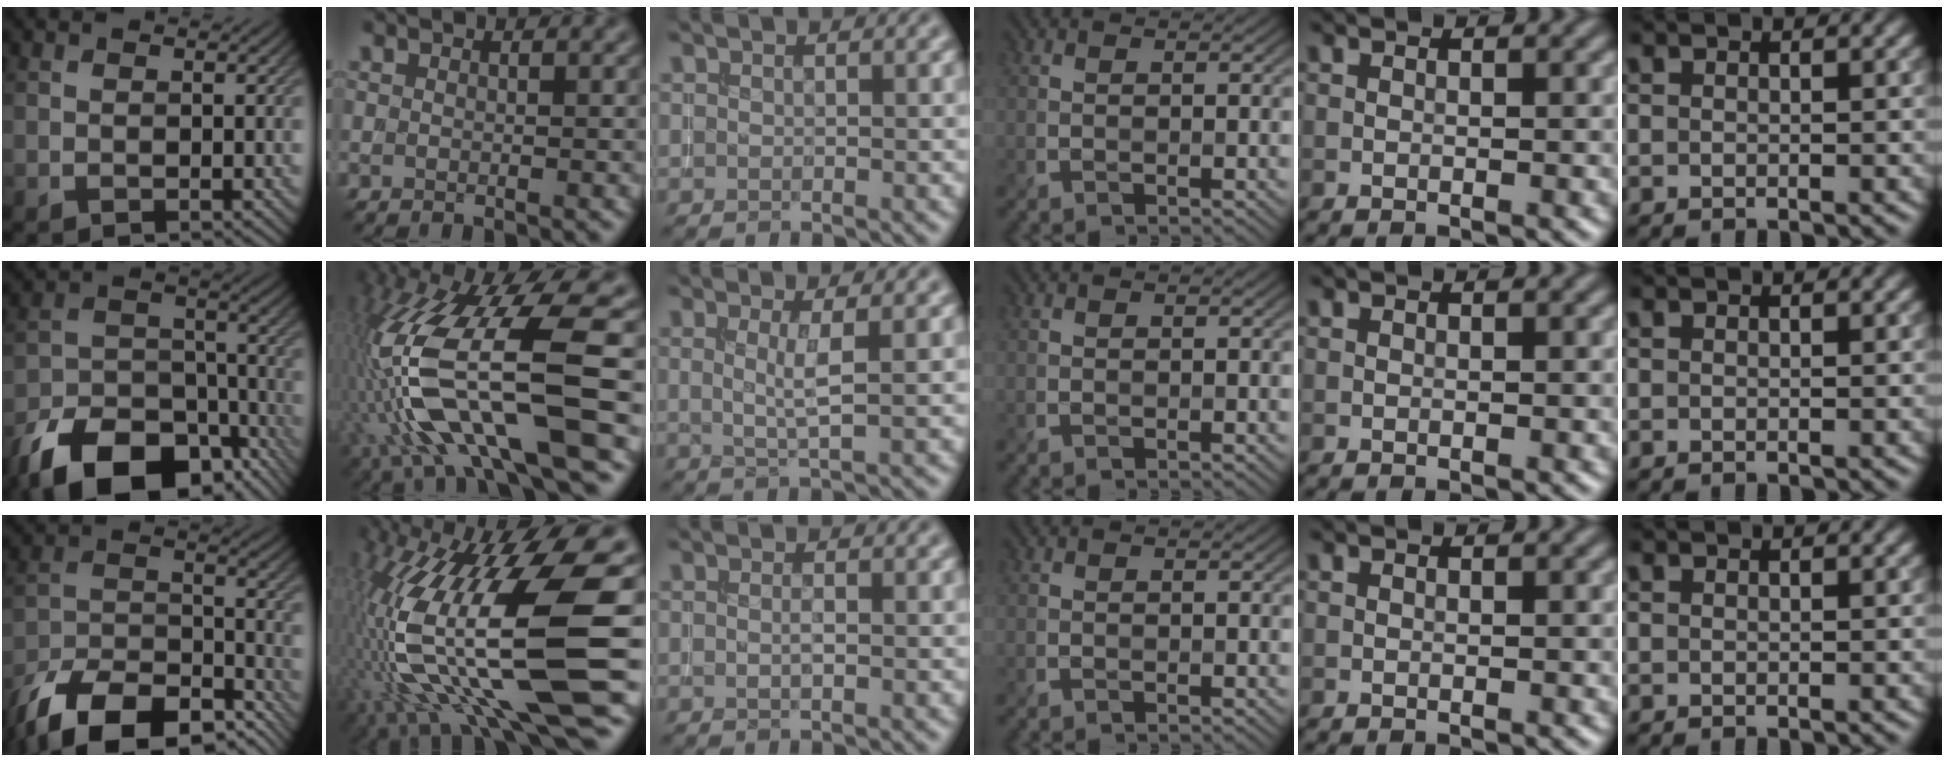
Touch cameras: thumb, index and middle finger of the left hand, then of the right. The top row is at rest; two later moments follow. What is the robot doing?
{"motion": "insert", "object": "drawer"}